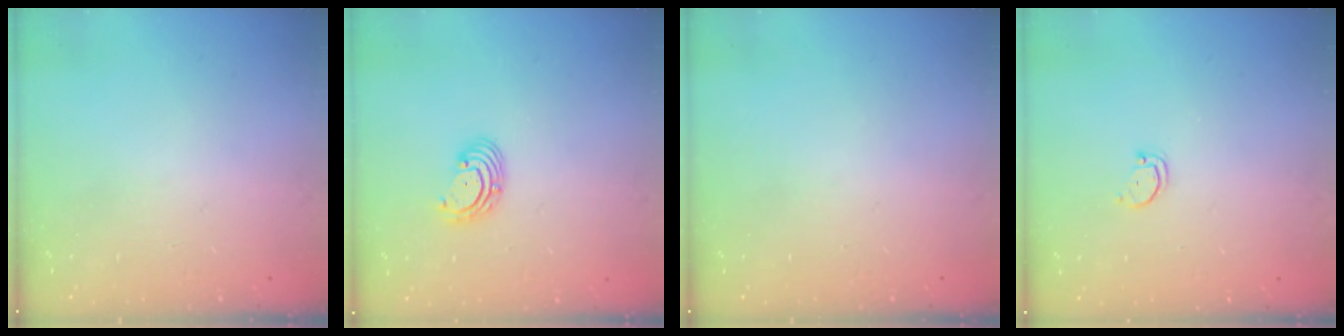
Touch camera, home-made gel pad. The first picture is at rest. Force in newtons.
{"total": 2.8, "press": 2.8, "slide": 0.2}
{"total": 0.0}
{"total": 1.8, "press": 1.8, "slide": 0.1}